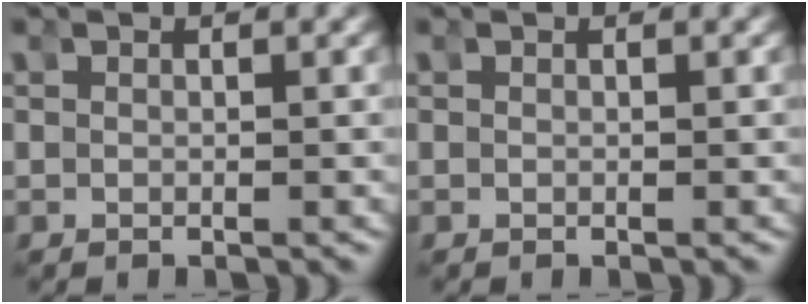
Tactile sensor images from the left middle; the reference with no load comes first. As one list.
[{"total": 0.0}]